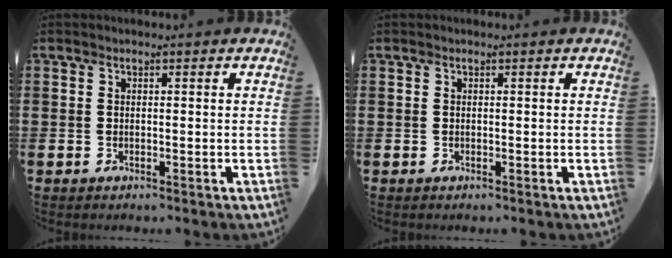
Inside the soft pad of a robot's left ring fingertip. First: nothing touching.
{"total": 0.0}